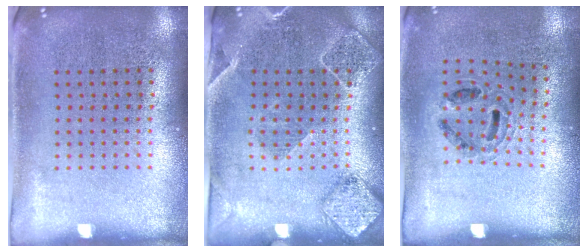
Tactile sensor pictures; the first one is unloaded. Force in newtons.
{"total": 1.8, "press": 1.7, "slide": 0.5}
{"total": 0.9, "press": 0.8, "slide": 0.5}